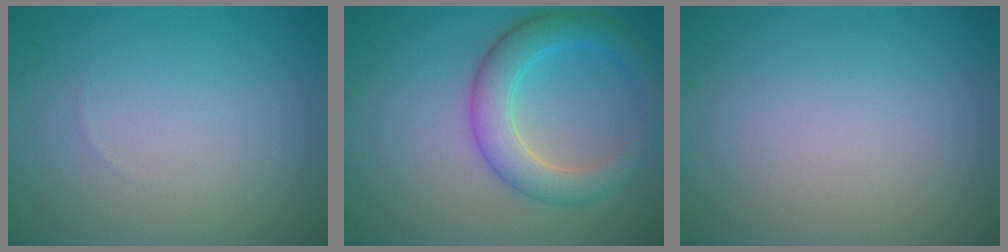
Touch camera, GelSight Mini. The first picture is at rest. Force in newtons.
{"total": 4.8, "press": 4.8, "slide": 0.1}
{"total": 0.0}